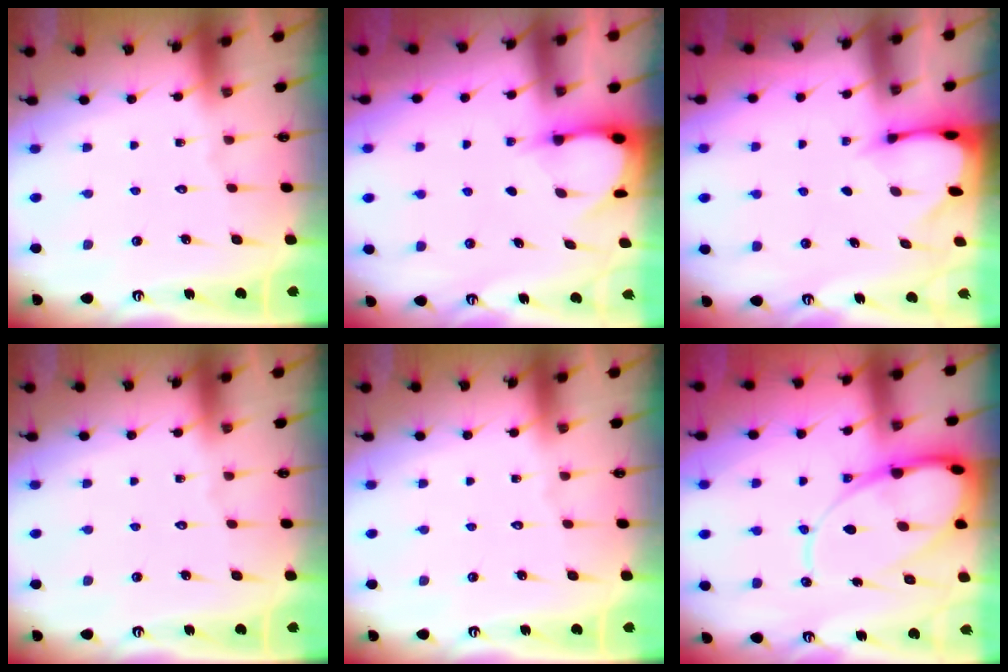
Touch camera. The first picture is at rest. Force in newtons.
{"total": 3.3, "press": 3.3, "slide": 0.4}
{"total": 2.3, "press": 2.3, "slide": 0.1}
{"total": 0.0}
{"total": 0.0}
{"total": 16.3, "press": 16.2, "slide": 1.6}